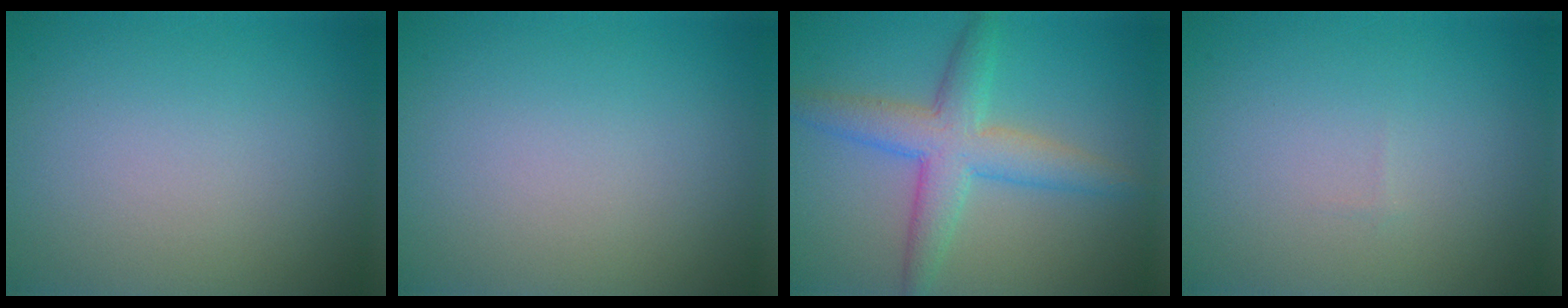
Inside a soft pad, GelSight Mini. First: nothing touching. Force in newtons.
{"total": 0.0}
{"total": 5.3, "press": 5.3, "slide": 0.0}
{"total": 0.0}